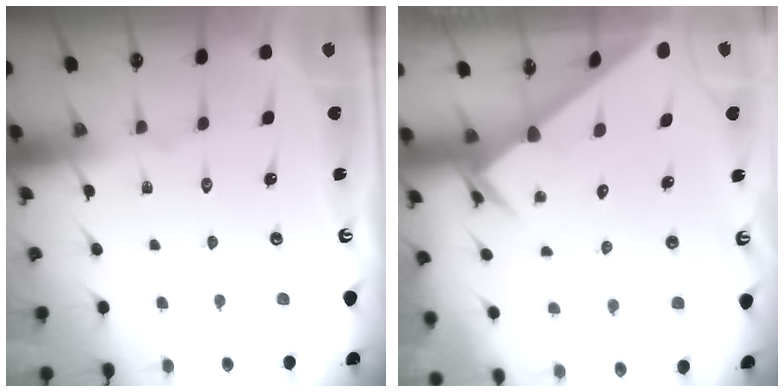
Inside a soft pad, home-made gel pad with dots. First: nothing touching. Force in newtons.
{"total": 2.9, "press": 2.9, "slide": 0.1}